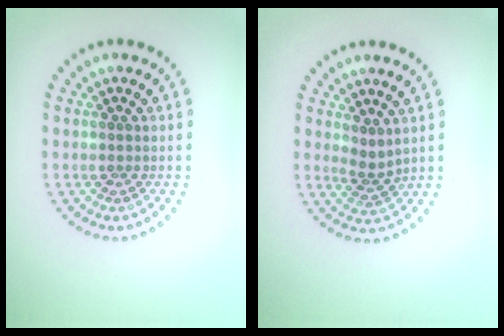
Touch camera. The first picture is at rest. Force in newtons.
{"total": 2.0, "press": 1.4, "slide": 1.4}